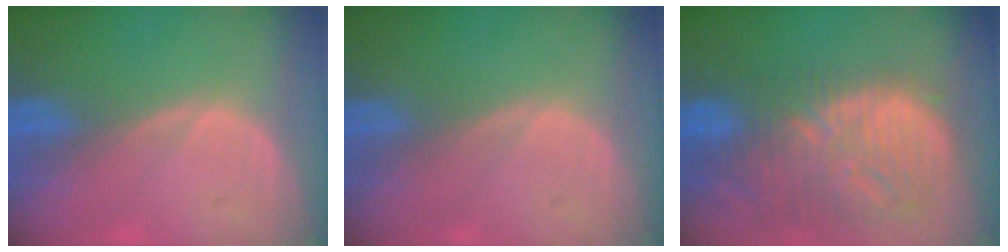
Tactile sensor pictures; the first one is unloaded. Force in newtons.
{"total": 0.0}
{"total": 13.5, "press": 11.7, "slide": 6.8}